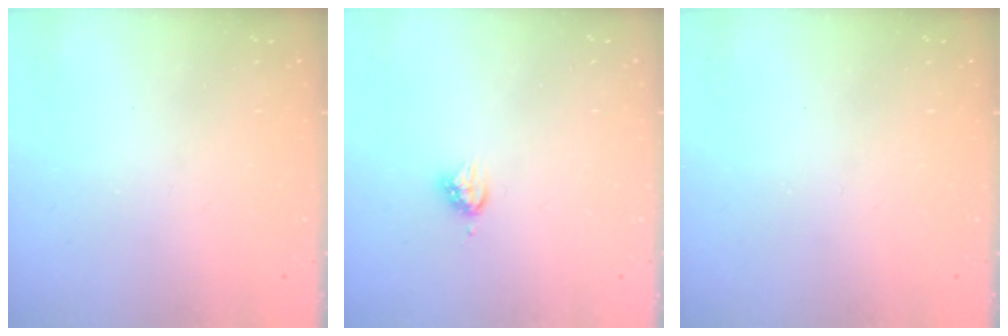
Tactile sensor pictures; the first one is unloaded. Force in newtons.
{"total": 4.6, "press": 4.6, "slide": 0.4}
{"total": 0.0}